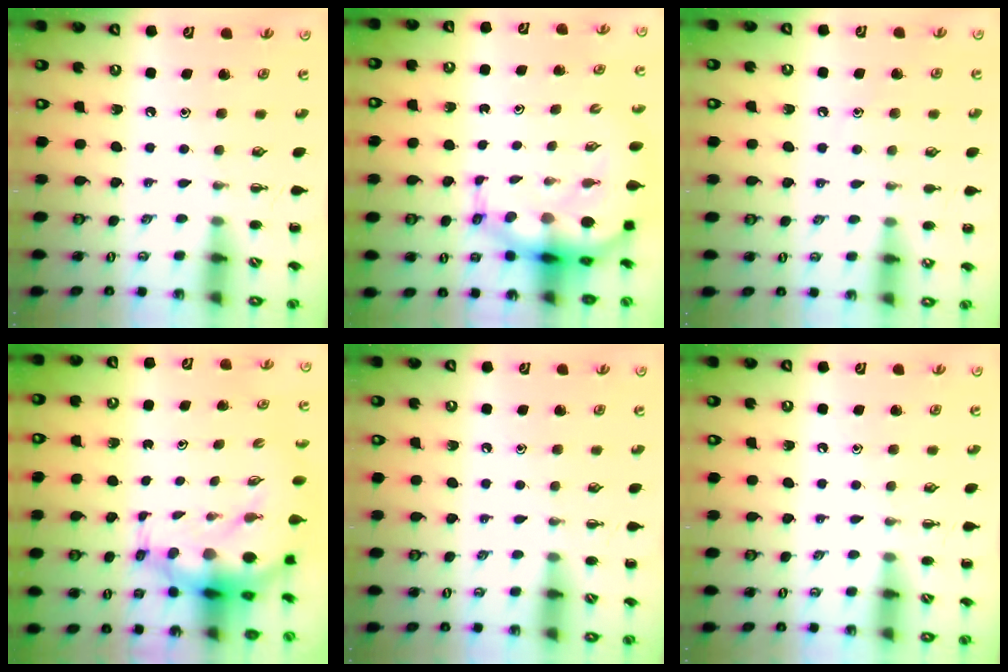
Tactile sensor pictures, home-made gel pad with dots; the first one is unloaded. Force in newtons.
{"total": 10.6, "press": 10.1, "slide": 3.1}
{"total": 6.0, "press": 5.7, "slide": 1.6}
{"total": 10.3, "press": 10.0, "slide": 2.7}
{"total": 0.0}
{"total": 0.0}